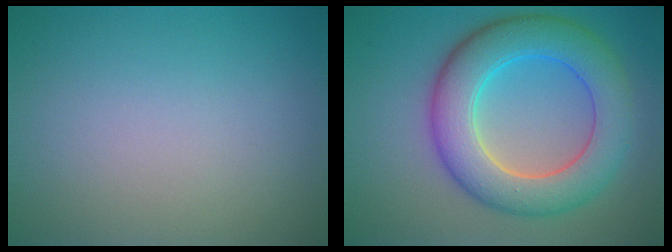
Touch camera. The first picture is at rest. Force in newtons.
{"total": 8.4, "press": 8.4, "slide": 0.5}